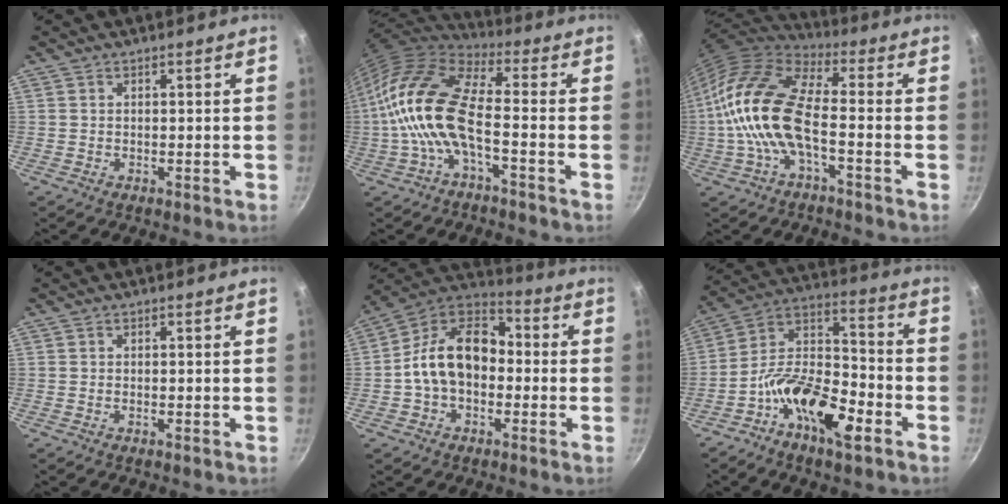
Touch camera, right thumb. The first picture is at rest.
{"total": 15.5, "force": [-2.8, 6.5, 13.8], "torque": [-0.271, 0.031, -0.067]}
{"total": 16.7, "force": [-2.7, 7.5, 14.7], "torque": [-0.285, 0.032, -0.065]}
{"total": 0.0}
{"total": 15.7, "force": [-1.4, 10.9, 11.1], "torque": [-0.158, 0.049, -0.045]}
{"total": 16.3, "force": [-8.0, 7.3, 12.1], "torque": [-0.201, 0.064, -0.163]}